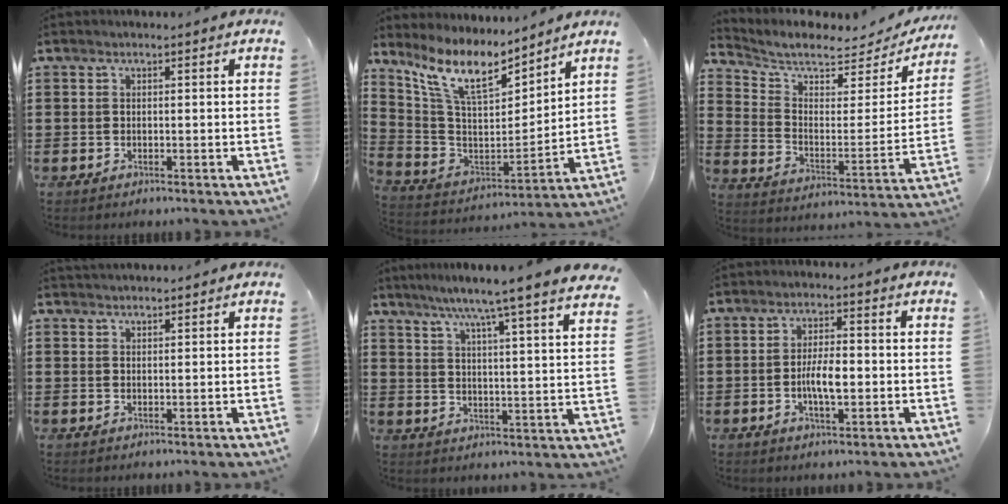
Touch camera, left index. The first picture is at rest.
{"total": 11.1, "force": [8.5, 3.0, 6.6], "torque": [-0.162, -0.040, 0.148]}
{"total": 6.2, "force": [5.5, 1.4, 2.5], "torque": [-0.079, -0.036, 0.091]}
{"total": 1.5, "force": [1.5, 0.1, 0.0], "torque": [-0.004, 0.000, 0.029]}
{"total": 7.0, "force": [6.0, -1.8, 3.1], "torque": [-0.082, -0.045, 0.095]}
{"total": 5.4, "force": [-0.8, 1.9, 5.0], "torque": [-0.096, 0.006, -0.017]}